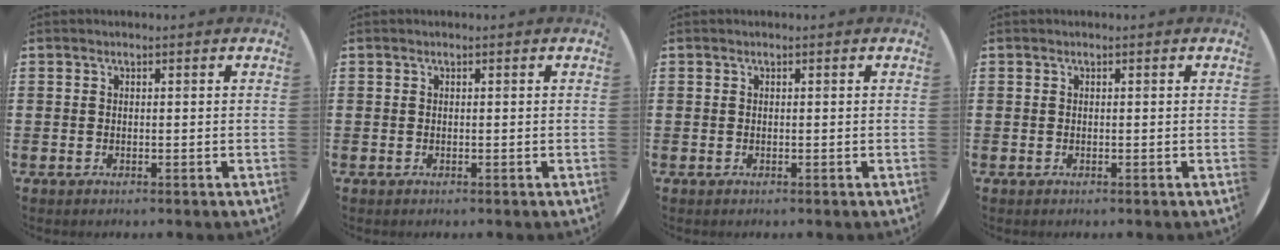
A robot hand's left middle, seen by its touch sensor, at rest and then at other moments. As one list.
[{"total": 0.0}, {"total": 0.0}, {"total": 0.0}]